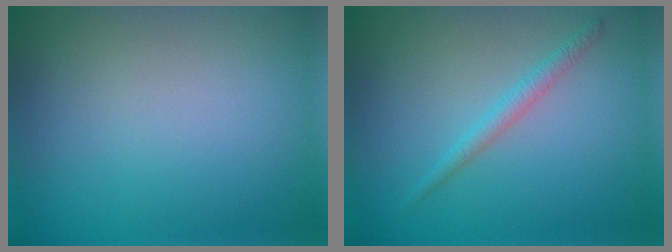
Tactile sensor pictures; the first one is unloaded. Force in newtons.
{"total": 1.4, "press": 1.4, "slide": 0.1}